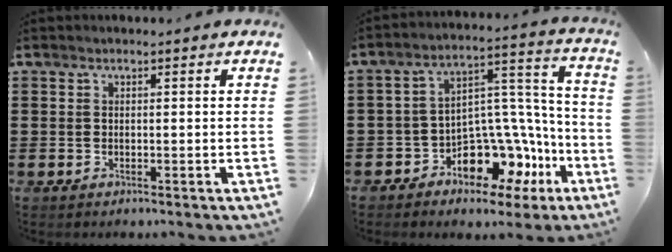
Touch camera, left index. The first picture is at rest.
{"total": 9.5, "force": [-6.5, 4.9, 4.8], "torque": [-0.075, -0.010, -0.117]}